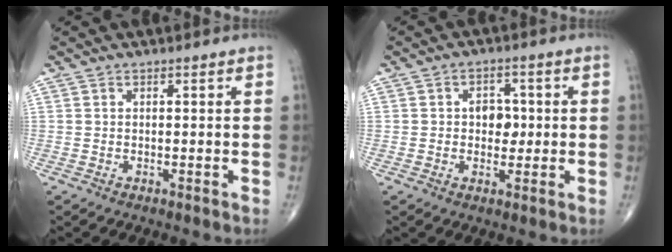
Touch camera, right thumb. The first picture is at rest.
{"total": 4.7, "force": [0.2, 3.5, 3.2], "torque": [-0.020, 0.006, 0.001]}